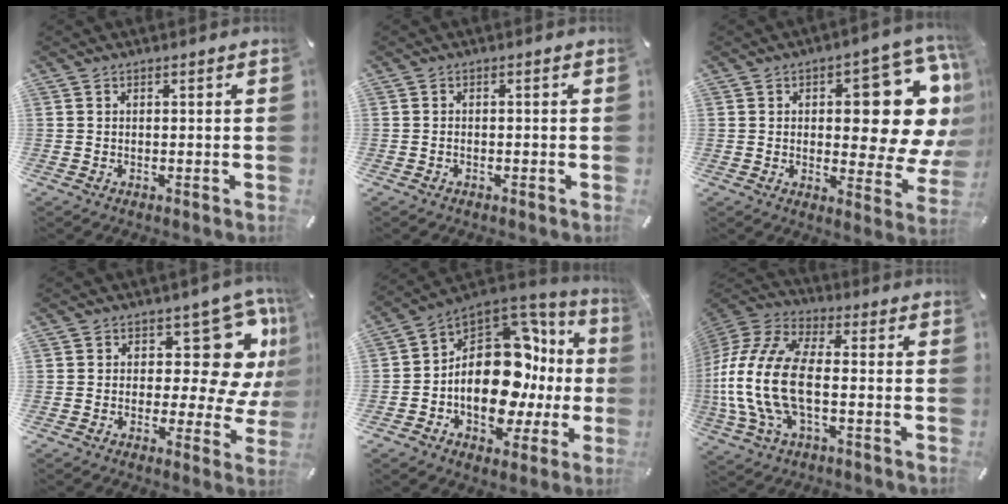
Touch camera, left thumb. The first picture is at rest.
{"total": 1.0, "force": [-0.7, 0.5, 0.6], "torque": [-0.014, 0.000, -0.014]}
{"total": 19.7, "force": [6.5, 8.5, 16.6], "torque": [-0.189, -0.070, 0.100]}
{"total": 17.5, "force": [6.1, 9.3, 13.5], "torque": [-0.161, -0.050, 0.100]}
{"total": 19.9, "force": [-0.6, 12.9, 15.1], "torque": [-0.258, -0.026, -0.005]}
{"total": 17.5, "force": [-2.8, 9.6, 14.4], "torque": [-0.321, -0.004, -0.050]}